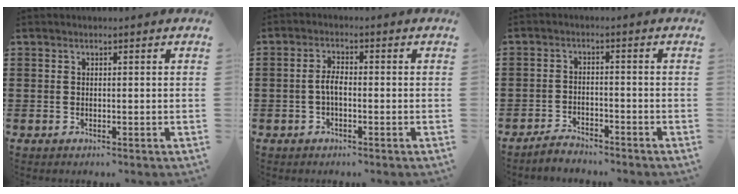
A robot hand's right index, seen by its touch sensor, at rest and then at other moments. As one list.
[{"total": 2.7, "force": [-0.8, 0.9, 2.4], "torque": [-0.060, -0.003, -0.021]}, {"total": 2.8, "force": [-2.8, 0.3, 0.0], "torque": [-0.008, 0.004, -0.058]}]